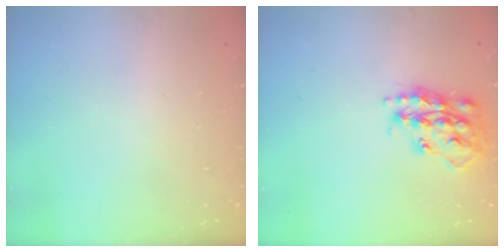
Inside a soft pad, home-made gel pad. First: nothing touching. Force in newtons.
{"total": 17.5, "press": 17.4, "slide": 1.1}